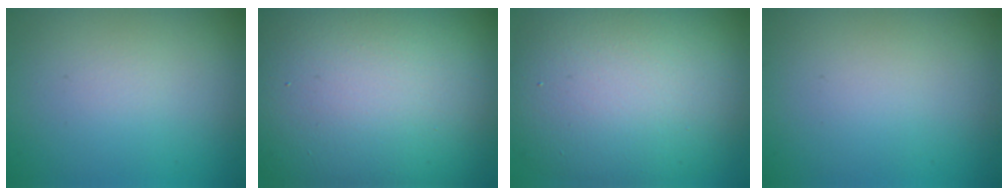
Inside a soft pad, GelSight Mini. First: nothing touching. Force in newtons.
{"total": 19.8, "press": 19.8, "slide": 1.3}
{"total": 12.9, "press": 12.8, "slide": 1.1}
{"total": 0.0}